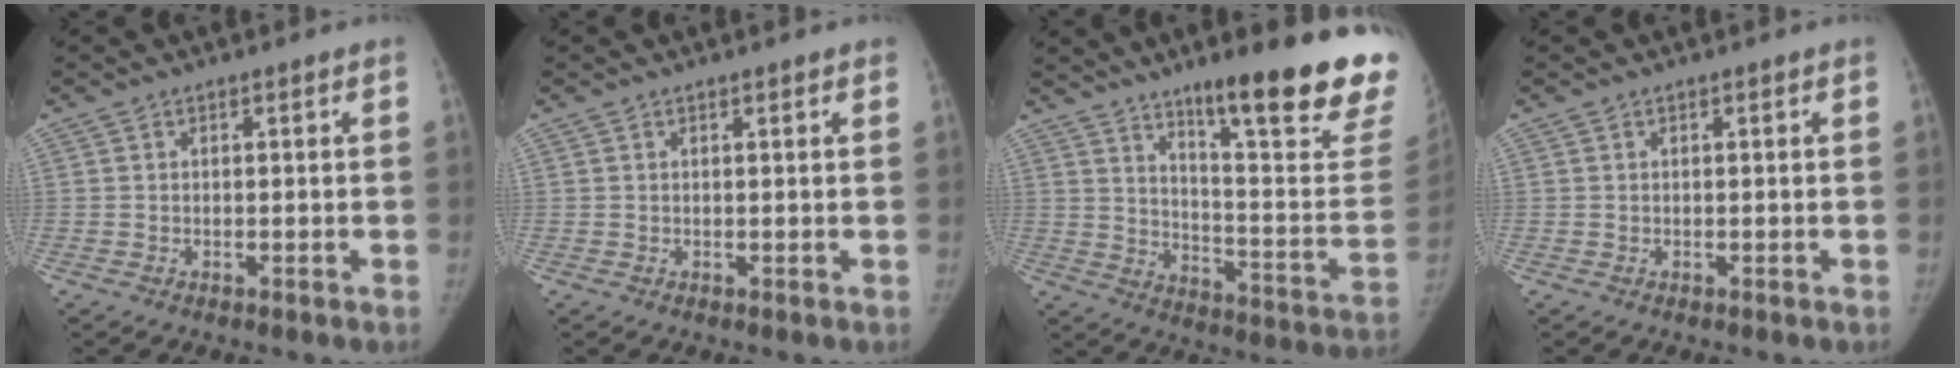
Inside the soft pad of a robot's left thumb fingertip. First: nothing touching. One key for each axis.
{"total": 0.9, "fx": 0.8, "fy": 0.2, "fz": 0.5, "tx": -0.001, "ty": 0.001, "tz": 0.011}
{"total": 25.5, "fx": 17.5, "fy": 3.7, "fz": 18.1, "tx": -0.219, "ty": -0.113, "tz": 0.250}
{"total": 0.0}